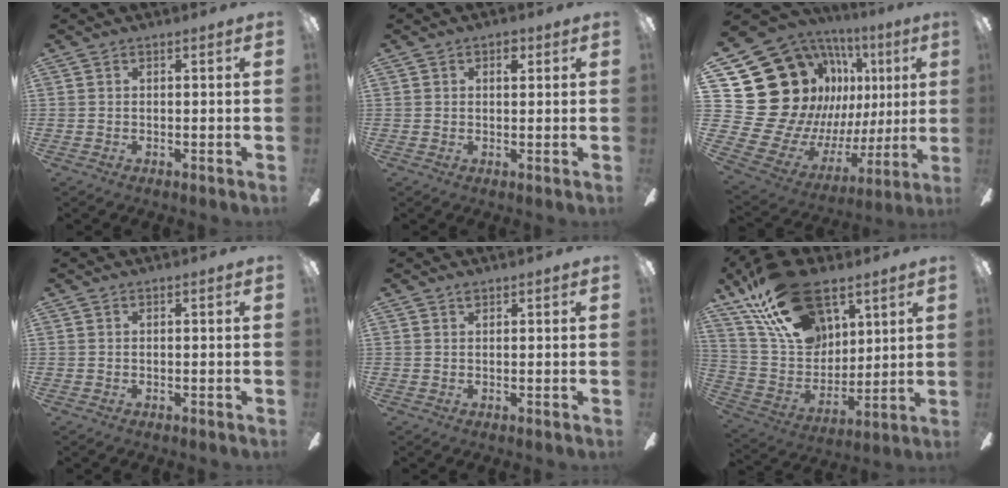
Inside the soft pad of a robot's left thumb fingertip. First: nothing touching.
{"total": 2.7, "force": [1.2, 1.9, 1.6], "torque": [-0.009, -0.002, 0.015]}
{"total": 25.7, "force": [9.5, 19.5, 13.8], "torque": [-0.285, -0.104, 0.233]}
{"total": 0.0}
{"total": 0.8, "force": [0.6, 0.4, 0.3], "torque": [0.000, -0.003, 0.010]}
{"total": 23.3, "force": [14.4, 13.3, 12.7], "torque": [-0.226, -0.063, 0.266]}